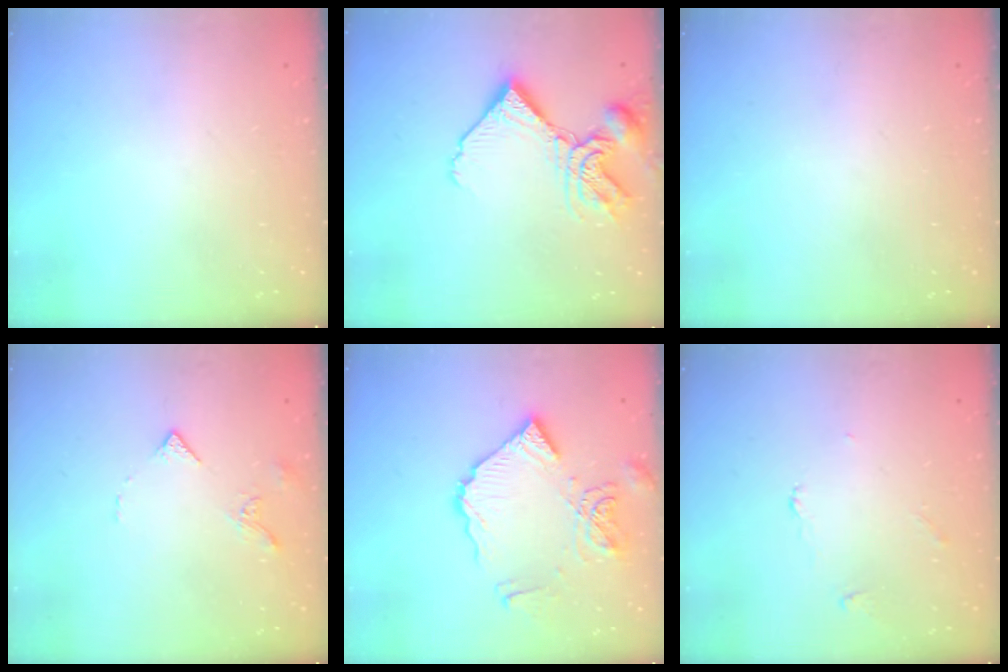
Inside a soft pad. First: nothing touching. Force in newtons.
{"total": 11.1, "press": 11.0, "slide": 1.2}
{"total": 0.0}
{"total": 4.4, "press": 4.4, "slide": 0.8}
{"total": 14.1, "press": 14.0, "slide": 1.6}
{"total": 2.5, "press": 2.5, "slide": 0.3}